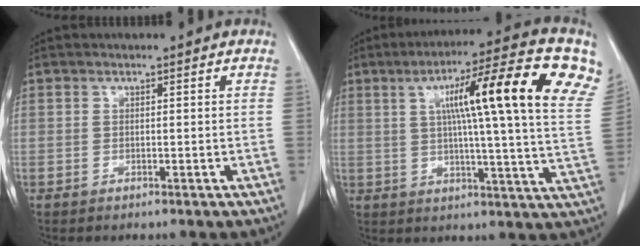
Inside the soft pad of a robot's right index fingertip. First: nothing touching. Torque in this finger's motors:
{"motor_torque": [1.38, 0.76, 0.47, 0.21]}